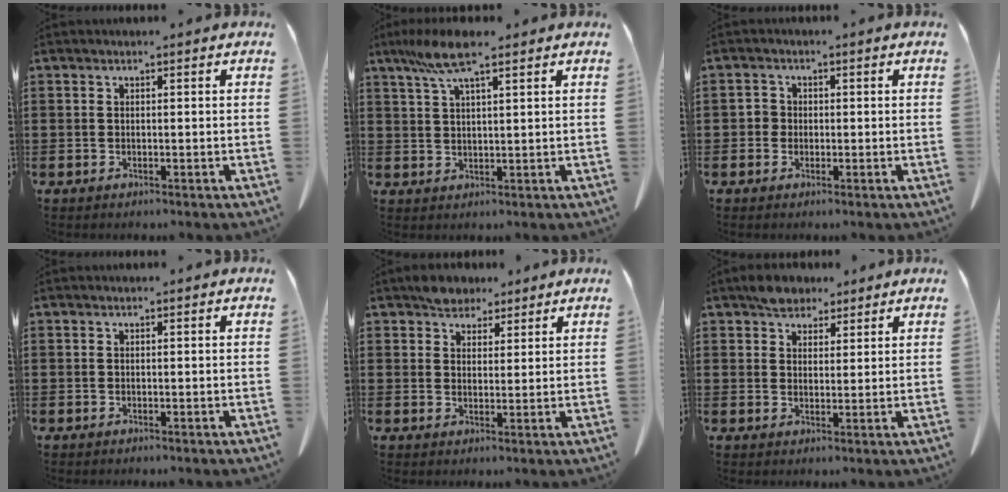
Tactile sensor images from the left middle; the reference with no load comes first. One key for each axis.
{"total": 6.9, "fx": 4.4, "fy": 1.2, "fz": 5.2, "tx": -0.111, "ty": 0.003, "tz": 0.079}
{"total": 1.7, "fx": 0.0, "fy": 1.6, "fz": 0.6, "tx": -0.015, "ty": 0.007, "tz": -0.002}
{"total": 0.0}
{"total": 4.2, "fx": 3.5, "fy": 2.2, "fz": 0.5, "tx": -0.015, "ty": 0.004, "tz": 0.066}
{"total": 4.3, "fx": 3.5, "fy": 2.3, "fz": 0.9, "tx": -0.020, "ty": 0.007, "tz": 0.066}